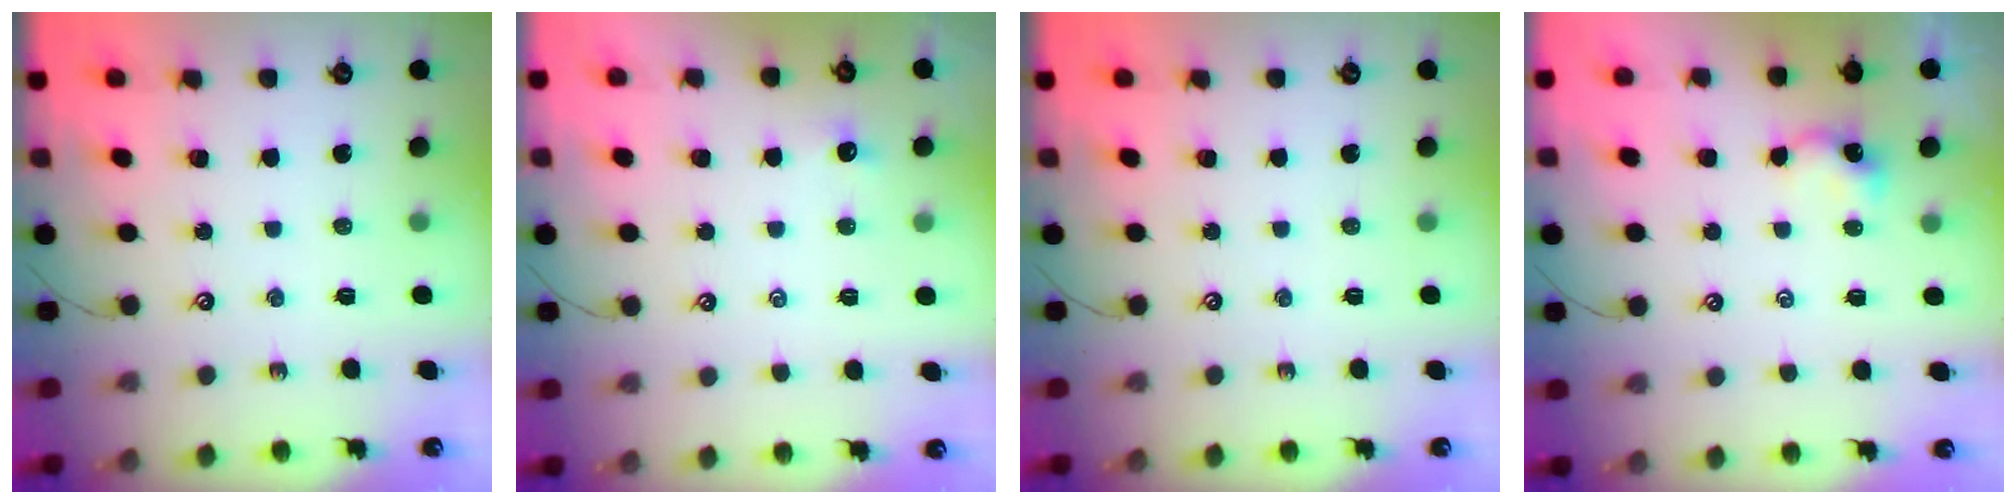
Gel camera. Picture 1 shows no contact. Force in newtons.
{"total": 1.0, "press": 0.9, "slide": 0.5}
{"total": 0.0}
{"total": 0.6, "press": 0.5, "slide": 0.3}